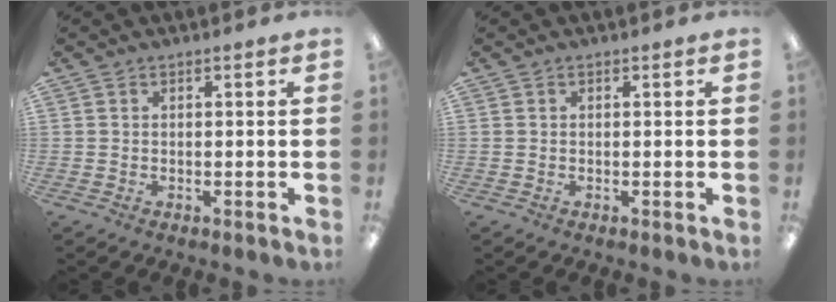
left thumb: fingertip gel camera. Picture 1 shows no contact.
{"total": 0.0}